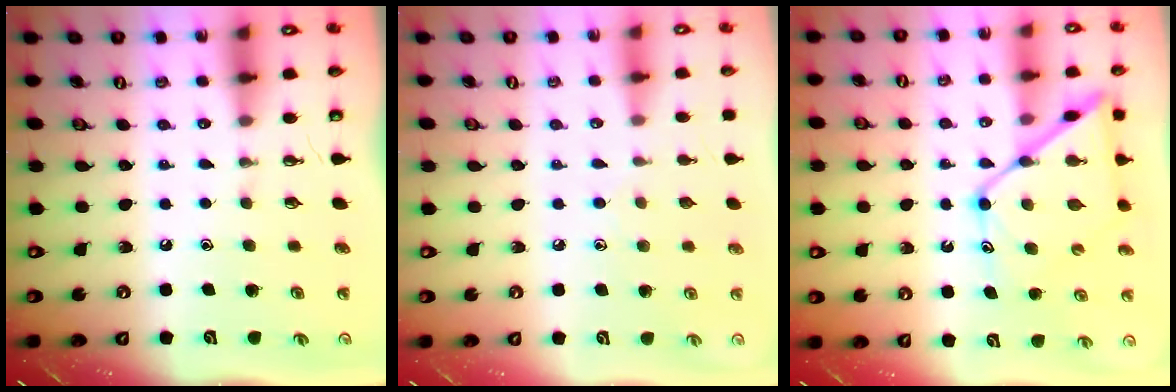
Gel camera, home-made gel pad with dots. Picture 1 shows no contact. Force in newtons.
{"total": 6.0, "press": 5.9, "slide": 0.7}
{"total": 15.7, "press": 15.7, "slide": 1.3}